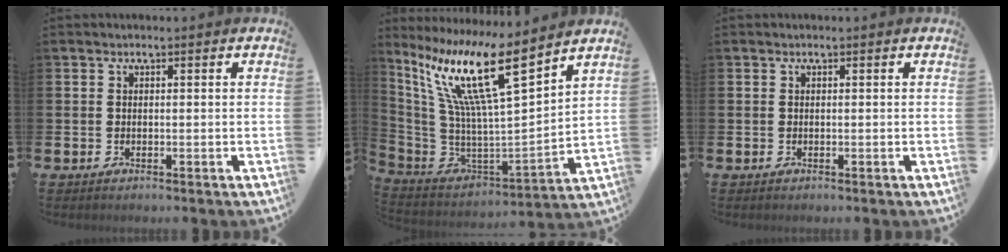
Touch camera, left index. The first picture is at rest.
{"total": 14.9, "force": [9.4, 2.4, 11.4], "torque": [-0.259, -0.064, 0.151]}
{"total": 0.0}